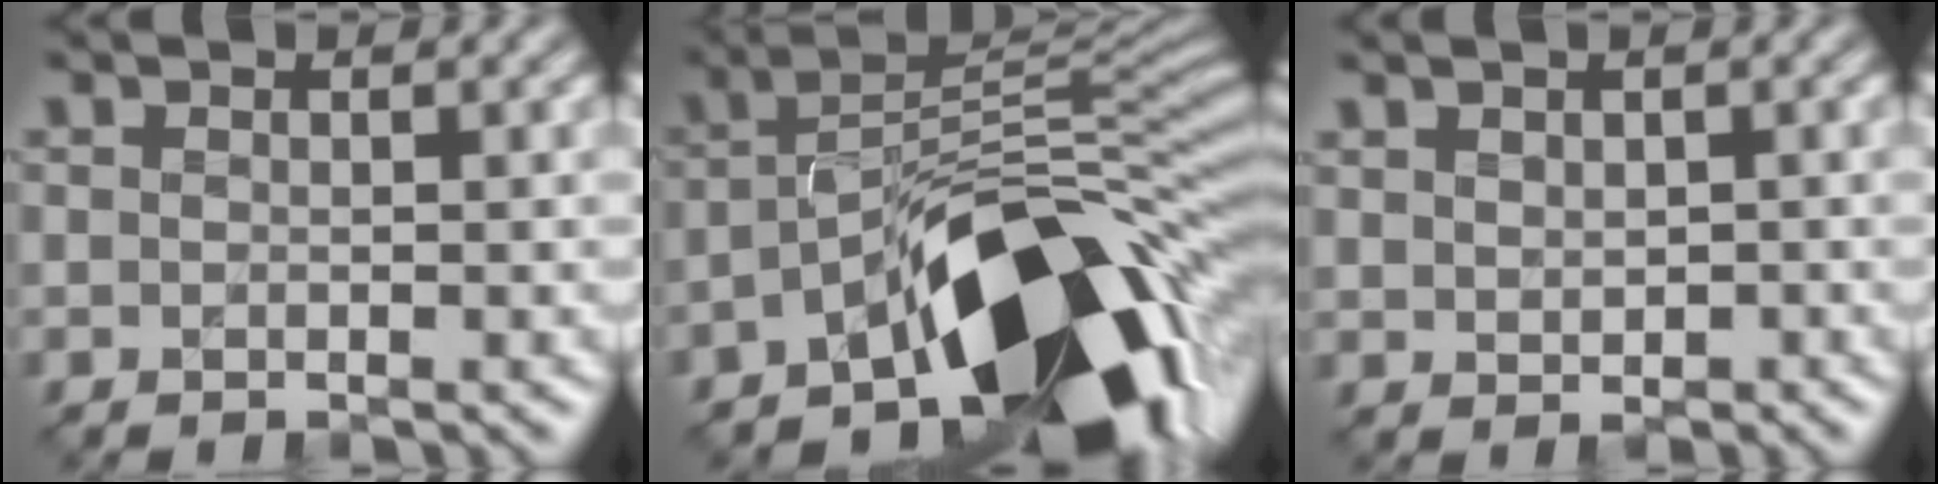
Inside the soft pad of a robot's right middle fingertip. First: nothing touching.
{"total": 13.6, "force": [-7.4, 5.4, 10.0], "torque": [-0.136, 0.003, -0.119]}
{"total": 1.0, "force": [0.7, 0.7, 0.0], "torque": [-0.002, 0.001, 0.019]}